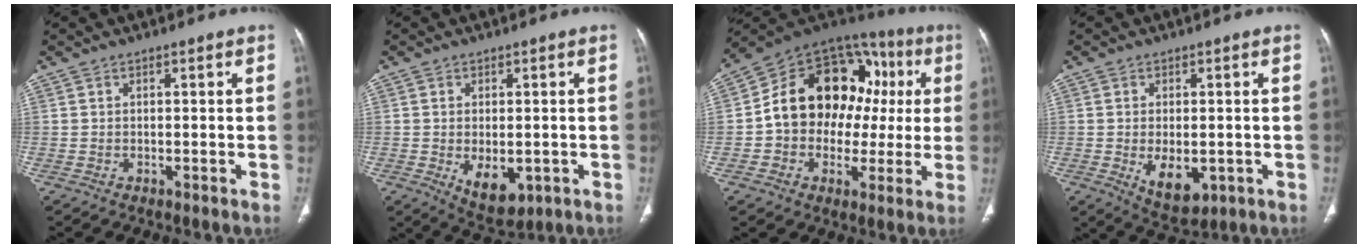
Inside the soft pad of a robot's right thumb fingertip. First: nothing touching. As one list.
[{"total": 7.4, "force": [-1.8, 4.2, 5.9], "torque": [-0.077, -0.010, -0.012]}, {"total": 22.7, "force": [2.1, 16.6, 15.3], "torque": [-0.187, 0.055, 0.032]}, {"total": 7.8, "force": [-1.8, 4.3, 6.2], "torque": [-0.083, -0.011, -0.014]}]